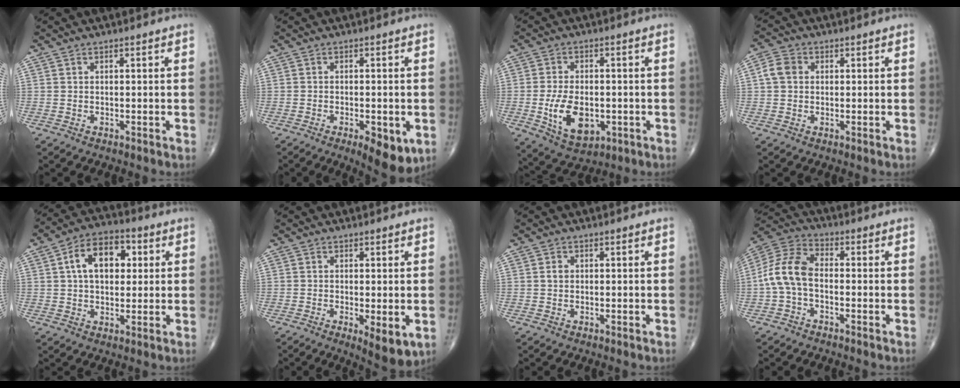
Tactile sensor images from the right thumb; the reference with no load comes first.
{"total": 8.1, "force": [-3.0, 3.1, 6.9], "torque": [-0.091, -0.008, -0.038]}
{"total": 11.0, "force": [-2.3, 6.6, 8.5], "torque": [-0.136, -0.004, -0.026]}
{"total": 4.1, "force": [0.5, 3.3, 2.3], "torque": [-0.040, 0.011, 0.004]}
{"total": 11.9, "force": [2.7, 7.5, 8.8], "torque": [-0.121, 0.015, 0.037]}
{"total": 6.3, "force": [-1.6, 2.0, 5.8], "torque": [-0.086, -0.020, -0.019]}
{"total": 1.2, "force": [0.1, 1.0, 0.7], "torque": [-0.010, 0.004, 0.002]}
{"total": 9.5, "force": [-1.4, 5.7, 7.4], "torque": [-0.152, 0.030, -0.040]}